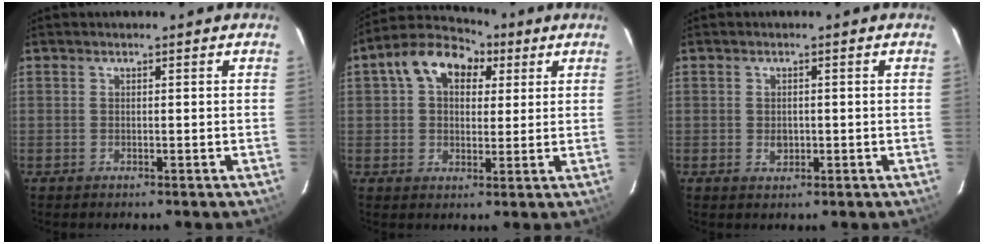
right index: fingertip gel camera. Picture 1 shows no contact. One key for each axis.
{"total": 11.4, "fx": 4.4, "fy": 7.9, "fz": 6.9, "tx": -0.131, "ty": 0.046, "tz": 0.067}
{"total": 2.1, "fx": -0.3, "fy": 1.7, "fz": 1.2, "tx": -0.020, "ty": 0.002, "tz": -0.004}